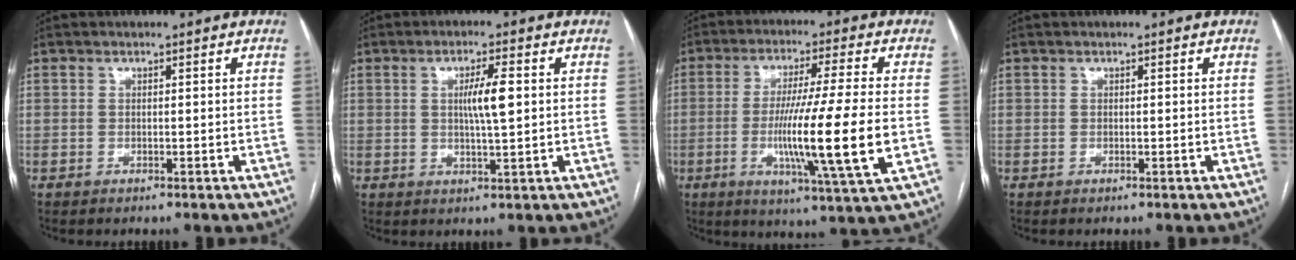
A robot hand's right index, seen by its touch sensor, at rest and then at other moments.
{"total": 5.1, "force": [0.8, 0.3, 5.0], "torque": [-0.088, -0.001, 0.013]}
{"total": 15.7, "force": [-2.6, -1.0, 15.4], "torque": [-0.277, -0.025, -0.050]}
{"total": 0.0}